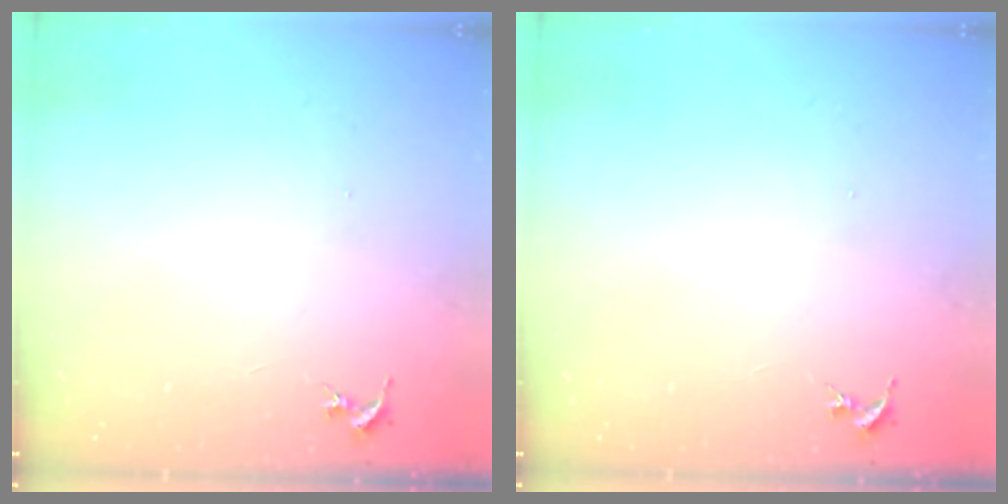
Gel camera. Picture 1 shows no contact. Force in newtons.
{"total": 0.0}